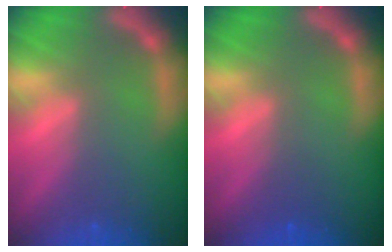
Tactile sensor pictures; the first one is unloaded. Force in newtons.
{"total": 1.0}